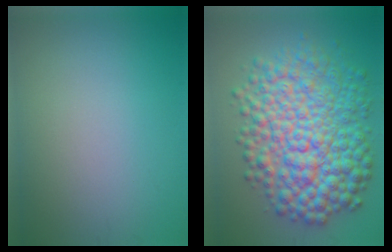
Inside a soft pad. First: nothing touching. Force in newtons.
{"total": 11.2, "press": 11.2, "slide": 0.1}